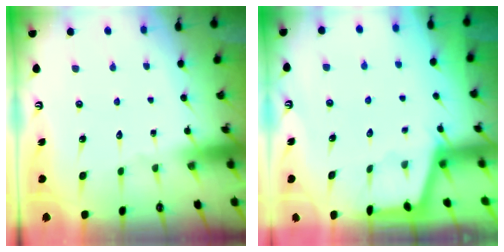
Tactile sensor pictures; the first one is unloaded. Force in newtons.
{"total": 1.7, "press": 1.7, "slide": 0.4}